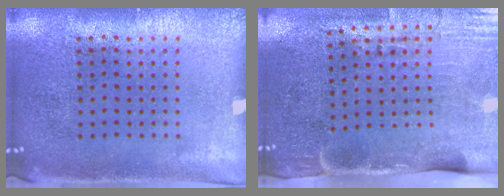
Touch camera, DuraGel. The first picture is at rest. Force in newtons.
{"total": 4.5, "press": 3.7, "slide": 2.6}